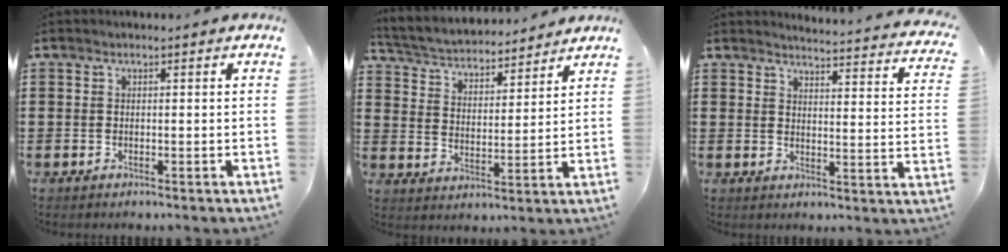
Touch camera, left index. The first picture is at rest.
{"total": 3.9, "force": [3.8, 0.5, 0.5], "torque": [-0.032, -0.029, 0.061]}
{"total": 3.4, "force": [3.4, -0.3, 0.5], "torque": [-0.021, -0.032, 0.053]}